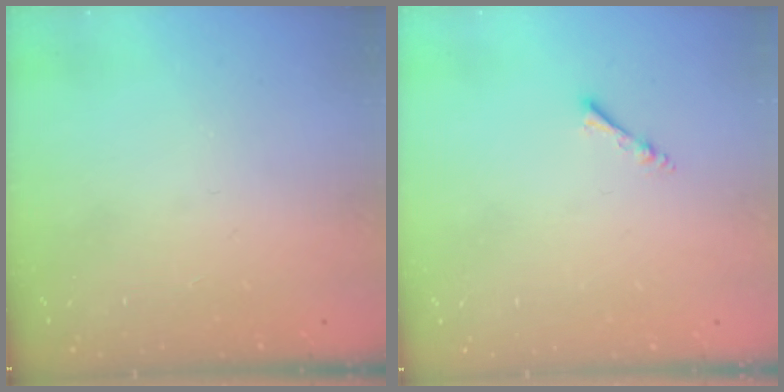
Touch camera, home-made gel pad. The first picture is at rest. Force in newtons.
{"total": 2.2, "press": 2.1, "slide": 0.4}